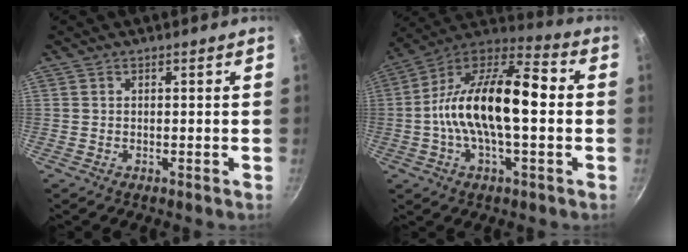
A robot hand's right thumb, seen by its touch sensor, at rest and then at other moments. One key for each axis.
{"total": 20.8, "fx": -0.3, "fy": 9.0, "fz": 18.8, "tx": -0.323, "ty": 0.042, "tz": -0.014}